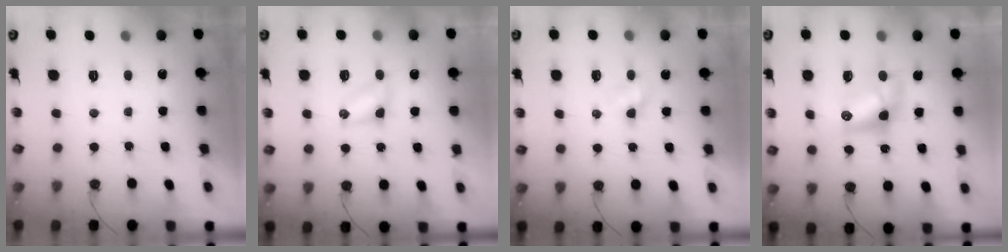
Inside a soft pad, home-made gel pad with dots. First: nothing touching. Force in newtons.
{"total": 4.1, "press": 4.1, "slide": 0.4}
{"total": 3.0, "press": 3.0, "slide": 0.3}
{"total": 8.8, "press": 8.8, "slide": 0.8}